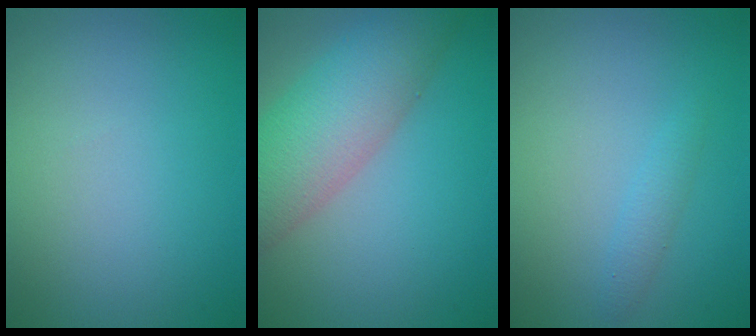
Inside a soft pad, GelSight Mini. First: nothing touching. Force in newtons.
{"total": 7.7, "press": 7.7, "slide": 0.4}
{"total": 1.2, "press": 1.2, "slide": 0.1}